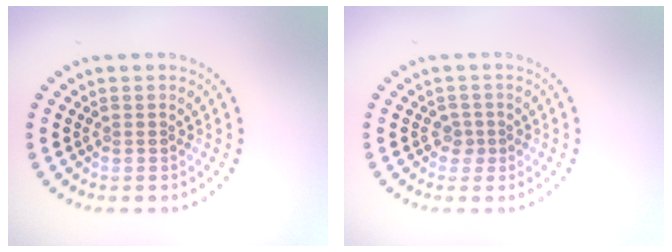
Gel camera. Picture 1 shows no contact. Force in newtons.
{"total": 1.2, "press": 0.9, "slide": 0.8}